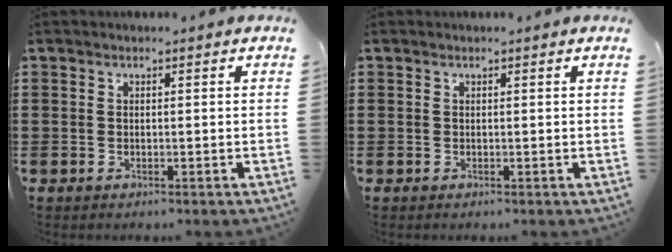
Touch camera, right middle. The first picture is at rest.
{"total": 0.0}